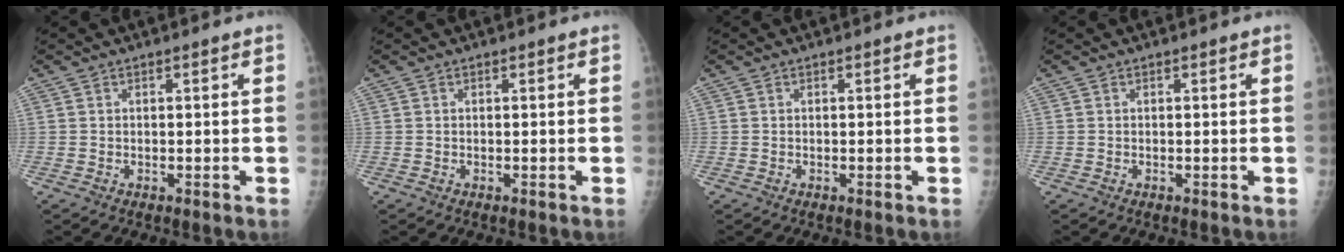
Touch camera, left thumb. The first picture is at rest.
{"total": 0.0}
{"total": 0.0}
{"total": 0.0}